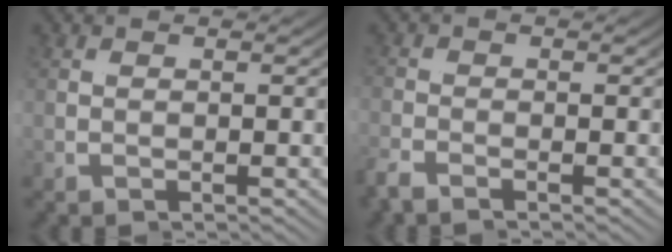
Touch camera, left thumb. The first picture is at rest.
{"total": 2.4, "force": [-1.6, -1.0, -1.6], "torque": [0.020, 0.002, -0.039]}